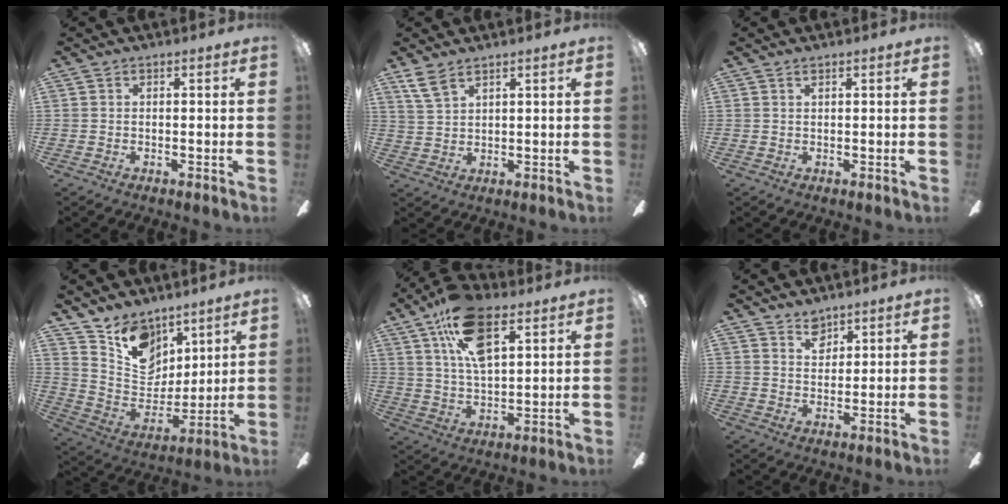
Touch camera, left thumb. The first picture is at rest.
{"total": 4.8, "force": [3.6, 1.7, 2.7], "torque": [-0.062, -0.009, 0.070]}
{"total": 0.7, "force": [0.5, 0.3, 0.5], "torque": [-0.011, 0.003, 0.008]}
{"total": 14.4, "force": [9.1, 9.9, 4.9], "torque": [-0.091, -0.058, 0.182]}
{"total": 16.2, "force": [8.6, 8.0, 11.2], "torque": [-0.193, -0.014, 0.153]}
{"total": 4.9, "force": [3.6, 2.9, 1.5], "torque": [-0.008, -0.019, 0.063]}